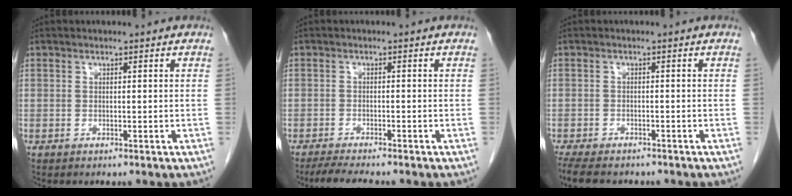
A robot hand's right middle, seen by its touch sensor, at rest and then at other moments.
{"total": 4.6, "force": [-4.0, 0.1, 2.3], "torque": [-0.039, -0.014, -0.066]}
{"total": 8.8, "force": [-7.2, 3.1, 3.9], "torque": [-0.074, -0.011, -0.108]}